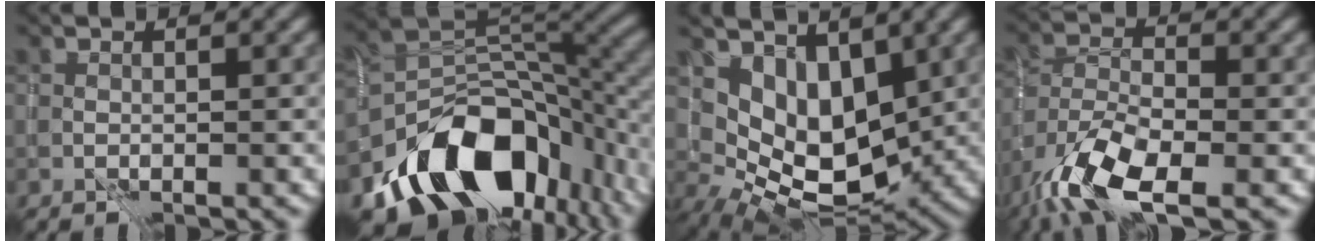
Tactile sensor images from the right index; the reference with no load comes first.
{"total": 13.4, "force": [-7.3, 7.9, 7.9], "torque": [-0.120, -0.001, -0.114]}
{"total": 7.3, "force": [2.2, 4.4, 5.3], "torque": [-0.097, -0.026, 0.045]}
{"total": 9.0, "force": [-5.3, 3.2, 6.5], "torque": [-0.125, -0.009, -0.104]}